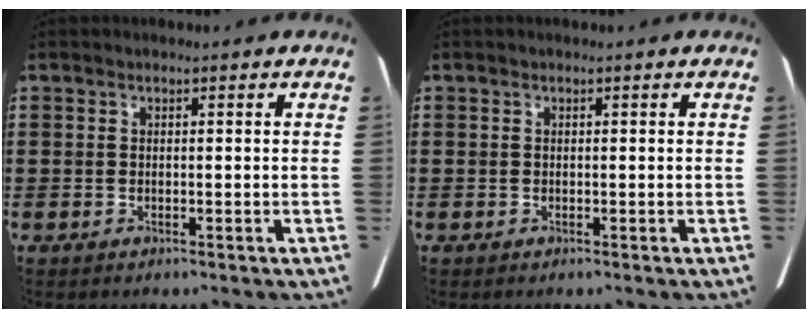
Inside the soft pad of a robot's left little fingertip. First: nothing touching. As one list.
[{"total": 0.0}]